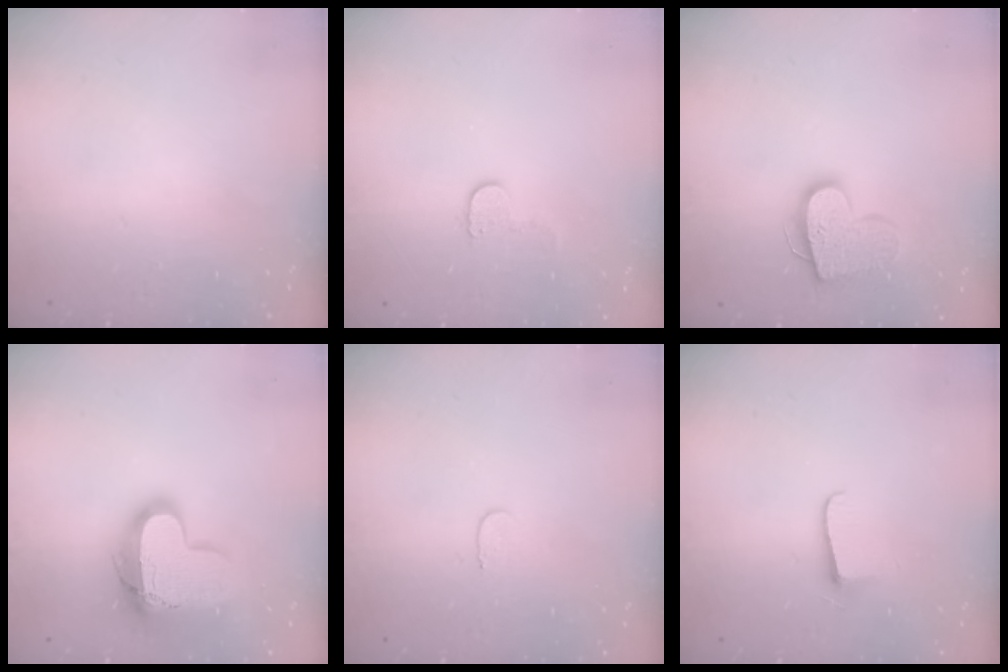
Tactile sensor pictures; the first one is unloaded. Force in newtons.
{"total": 5.4, "press": 5.4, "slide": 0.5}
{"total": 14.2, "press": 14.2, "slide": 1.0}
{"total": 16.2, "press": 16.1, "slide": 1.3}
{"total": 3.1, "press": 3.1, "slide": 0.3}
{"total": 5.6, "press": 5.6, "slide": 0.7}